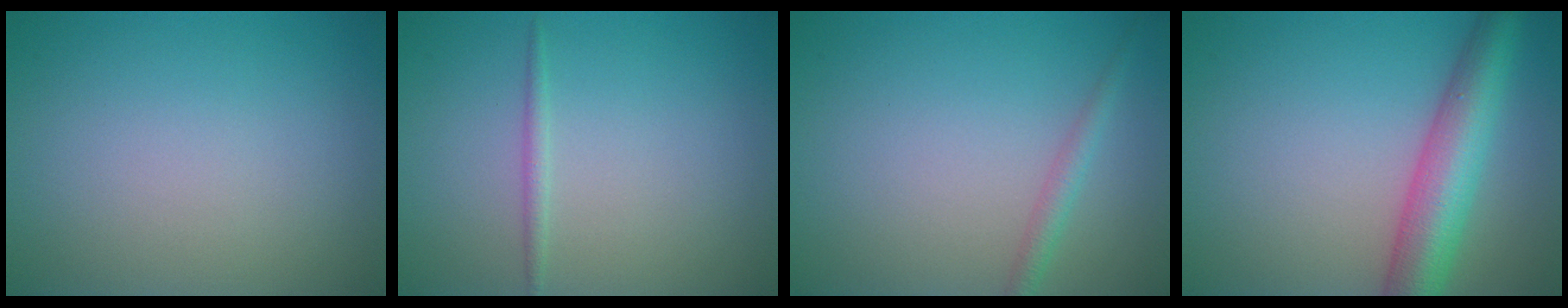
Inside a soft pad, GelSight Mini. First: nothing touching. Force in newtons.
{"total": 0.9, "press": 0.9, "slide": 0.1}
{"total": 1.5, "press": 1.5, "slide": 0.0}
{"total": 6.5, "press": 6.5, "slide": 0.2}